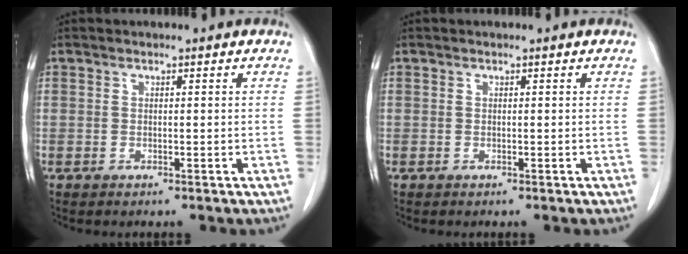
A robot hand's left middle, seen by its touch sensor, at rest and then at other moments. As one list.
[{"total": 0.0}]